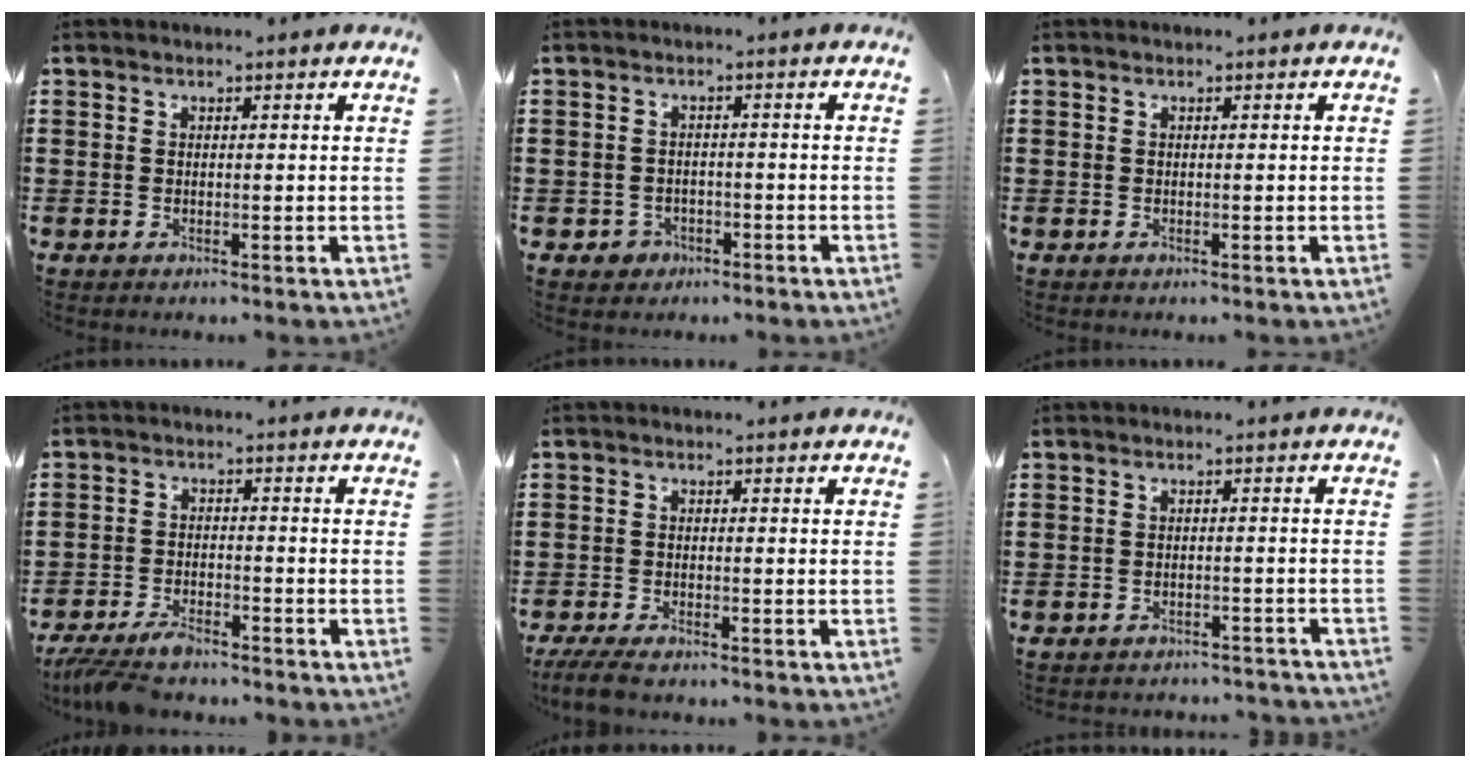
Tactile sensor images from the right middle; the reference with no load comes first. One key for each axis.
{"total": 1.9, "fx": -1.3, "fy": 1.3, "fz": 0.3, "tx": -0.012, "ty": -0.001, "tz": -0.030}
{"total": 0.0}
{"total": 4.3, "fx": -3.9, "fy": 0.9, "fz": 1.5, "tx": -0.046, "ty": -0.003, "tz": -0.085}
{"total": 3.0, "fx": -2.6, "fy": 0.5, "fz": 1.4, "tx": -0.045, "ty": -0.007, "tz": -0.058}
{"total": 2.1, "fx": -2.1, "fy": 0.1, "fz": 0.1, "tx": -0.008, "ty": 0.000, "tz": -0.045}